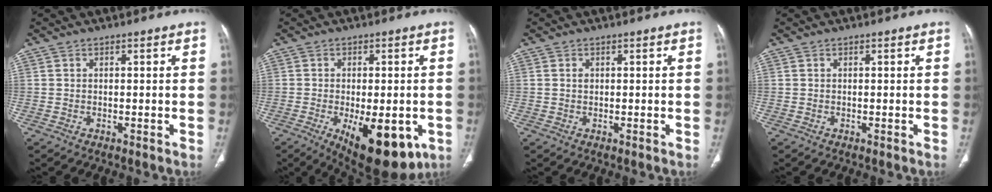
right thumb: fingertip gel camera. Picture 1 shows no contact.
{"total": 15.3, "force": [-5.4, 6.9, 12.5], "torque": [-0.153, -0.006, -0.058]}
{"total": 0.8, "force": [0.2, 0.6, 0.5], "torque": [-0.009, 0.001, 0.005]}
{"total": 0.0}